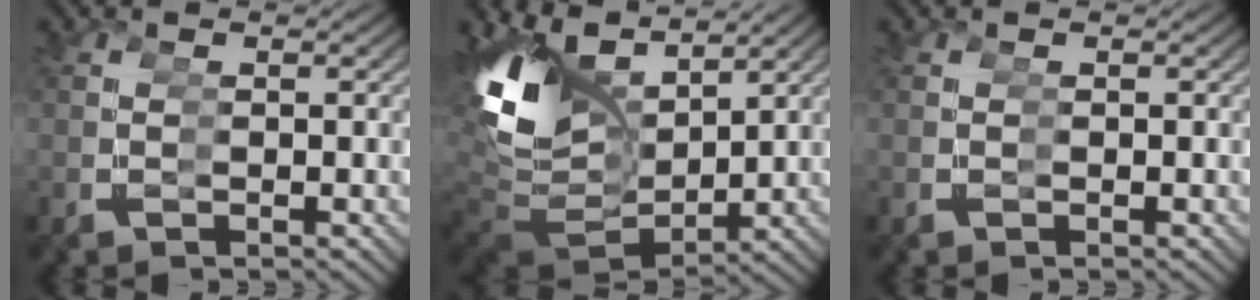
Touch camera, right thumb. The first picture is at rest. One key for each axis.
{"total": 10.7, "fx": 1.6, "fy": 6.8, "fz": 8.1, "tx": -0.190, "ty": -0.026, "tz": 0.042}
{"total": 0.0}